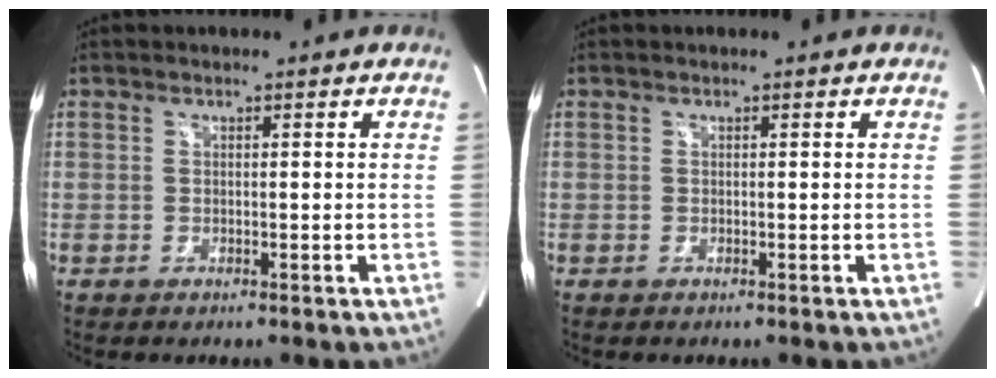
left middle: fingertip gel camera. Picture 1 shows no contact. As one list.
[{"total": 0.0}]